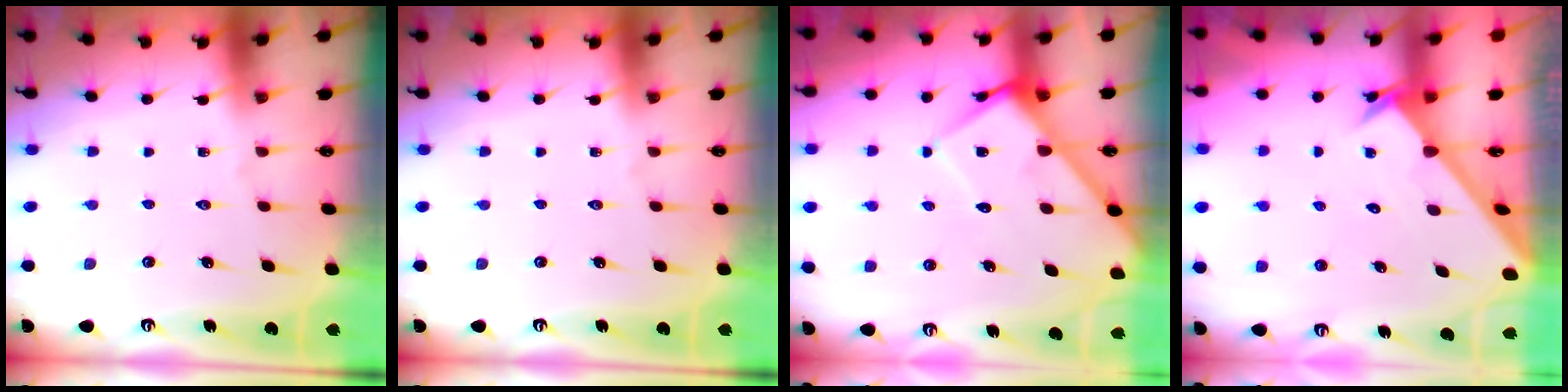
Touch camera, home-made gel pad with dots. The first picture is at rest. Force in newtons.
{"total": 0.0}
{"total": 10.3, "press": 10.3, "slide": 0.7}
{"total": 2.5, "press": 2.5, "slide": 0.2}